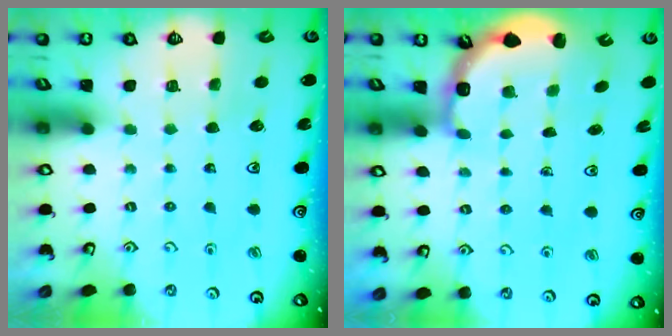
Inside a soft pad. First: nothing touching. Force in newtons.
{"total": 3.2, "press": 2.7, "slide": 1.7}